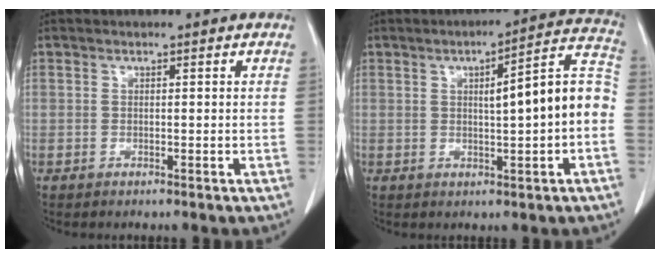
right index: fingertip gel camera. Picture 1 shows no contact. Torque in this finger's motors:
{"motor_torque": [1.26, 0.08, 0.47, 0.12]}